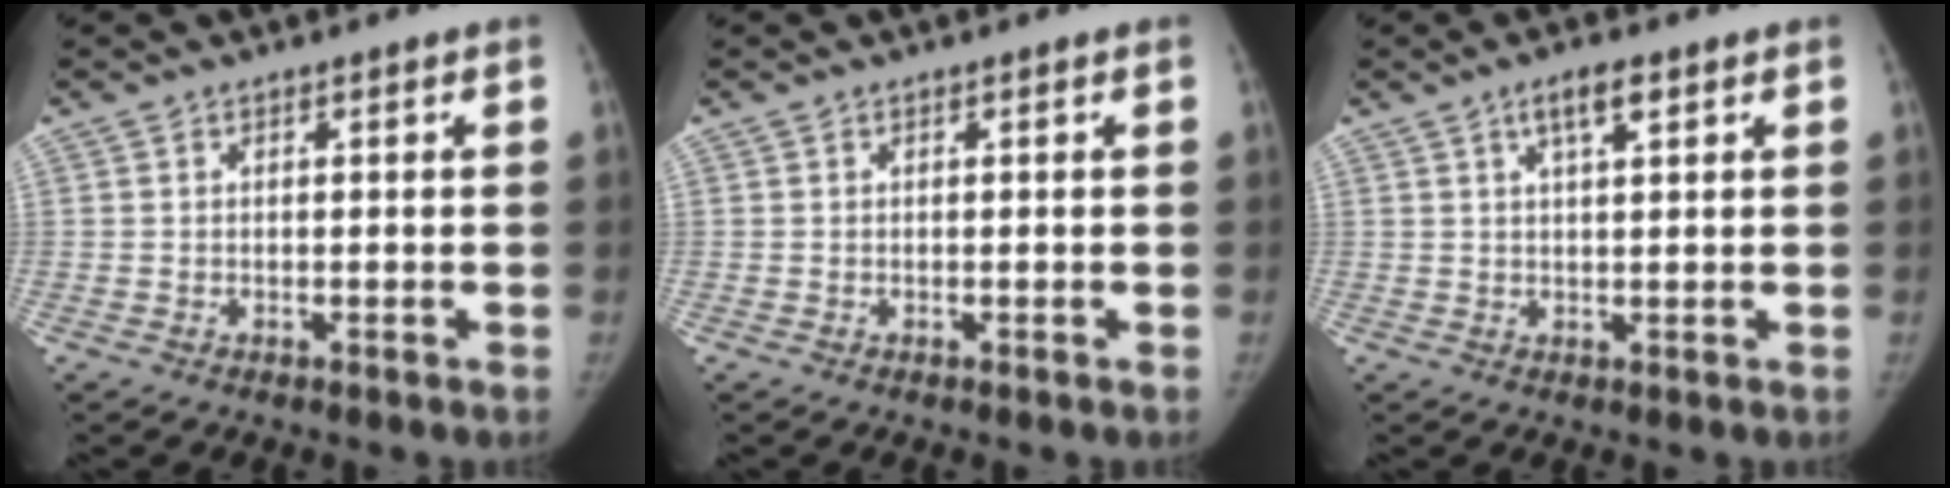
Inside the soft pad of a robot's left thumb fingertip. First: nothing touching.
{"total": 0.0}
{"total": 4.0, "force": [2.1, 1.1, 3.2], "torque": [-0.054, -0.001, 0.038]}